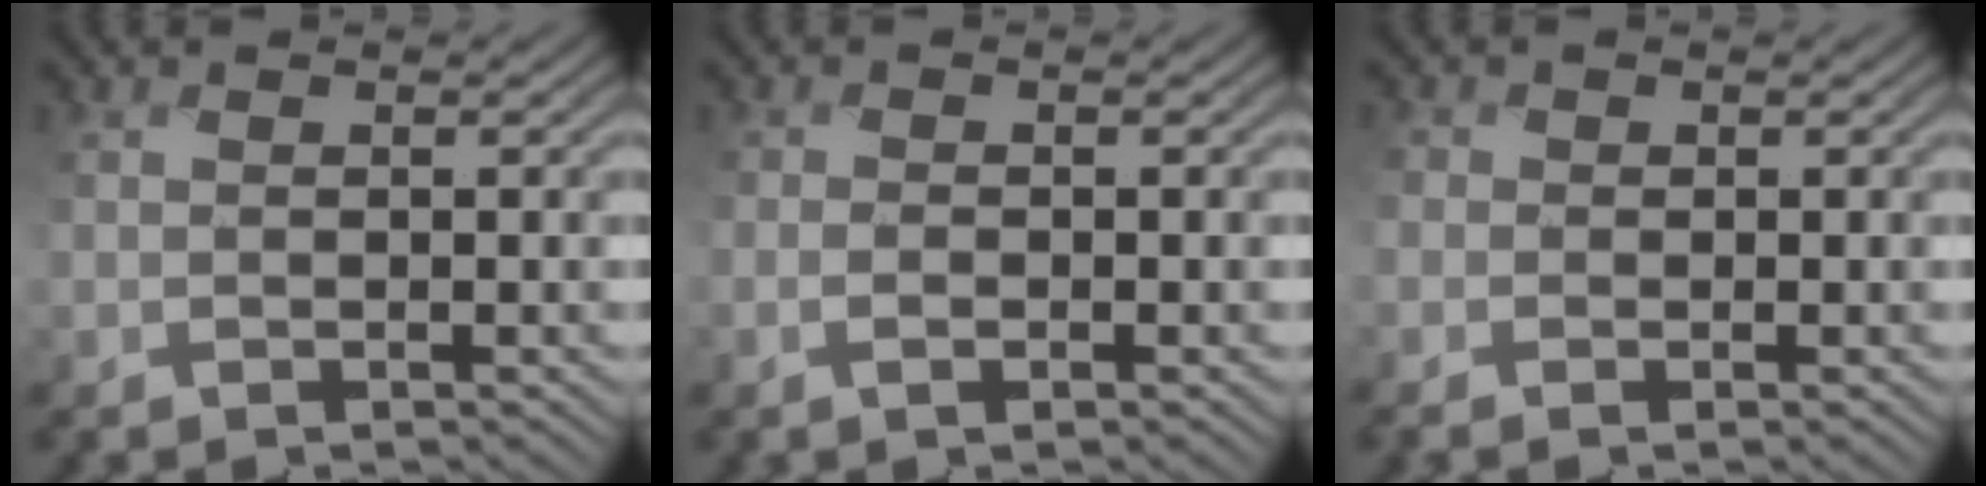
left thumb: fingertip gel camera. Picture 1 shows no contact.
{"total": 1.3, "force": [-0.6, 0.5, 1.0], "torque": [-0.024, 0.000, -0.014]}
{"total": 2.2, "force": [-1.1, 1.7, 0.9], "torque": [-0.025, -0.008, -0.028]}